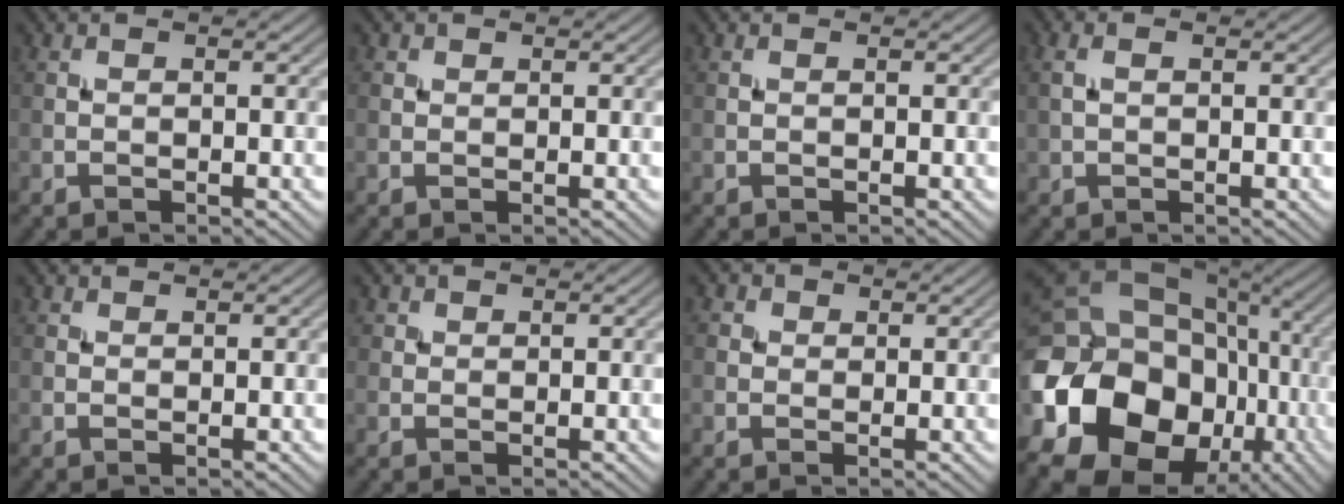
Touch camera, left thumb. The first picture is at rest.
{"total": 1.0, "force": [0.6, 0.8, 0.2], "torque": [-0.001, -0.001, 0.009]}
{"total": 0.0}
{"total": 1.6, "force": [0.5, 0.8, 1.3], "torque": [-0.038, 0.006, 0.008]}
{"total": 0.9, "force": [0.6, 0.6, 0.1], "torque": [-0.001, -0.001, 0.012]}
{"total": 1.8, "force": [1.1, 1.3, 0.4], "torque": [-0.010, -0.004, 0.018]}
{"total": 2.0, "force": [0.8, 1.7, 0.6], "torque": [-0.015, 0.000, 0.004]}
{"total": 20.7, "force": [-6.5, 15.8, 11.7], "torque": [-0.264, -0.018, -0.110]}